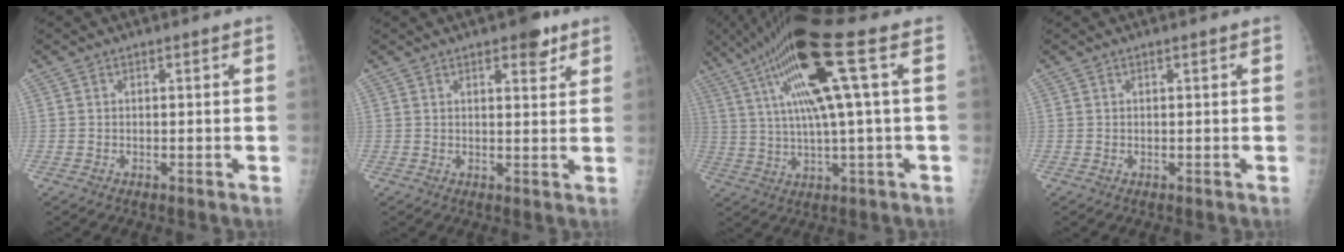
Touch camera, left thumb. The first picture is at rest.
{"total": 4.8, "force": [3.0, 1.8, 3.3], "torque": [-0.029, -0.013, 0.036]}
{"total": 16.6, "force": [5.6, 1.6, 15.6], "torque": [-0.303, 0.018, 0.096]}
{"total": 0.0}